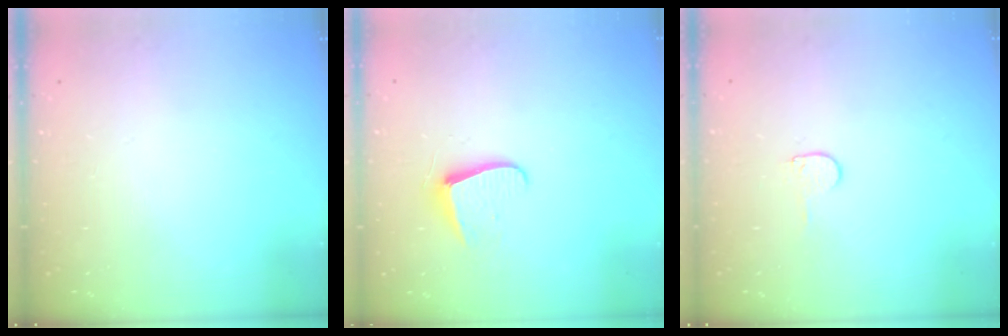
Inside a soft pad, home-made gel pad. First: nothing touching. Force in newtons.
{"total": 7.2, "press": 7.2, "slide": 0.5}
{"total": 4.0, "press": 4.0, "slide": 0.3}